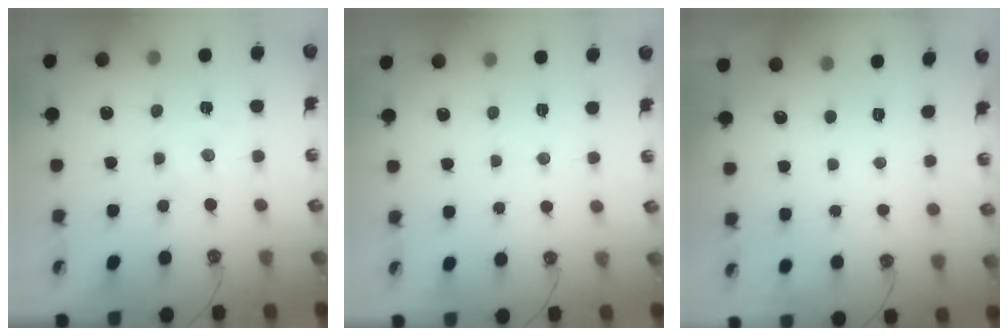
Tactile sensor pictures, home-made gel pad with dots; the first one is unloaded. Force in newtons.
{"total": 2.5, "press": 2.4, "slide": 0.4}
{"total": 0.0}